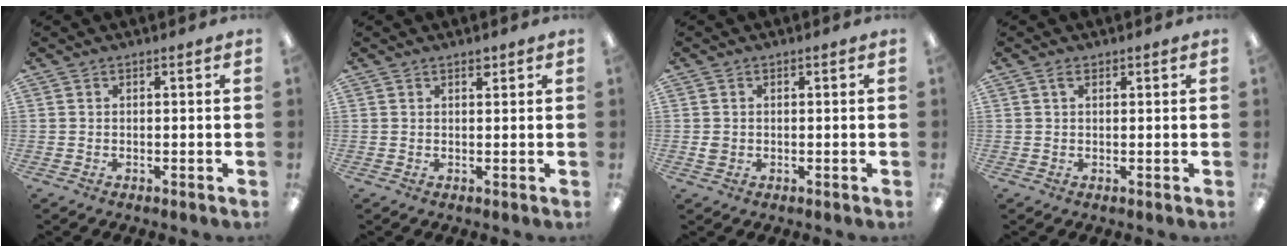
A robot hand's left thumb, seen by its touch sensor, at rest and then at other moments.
{"total": 1.0, "force": [0.9, 0.4, 0.2], "torque": [0.001, -0.003, 0.015]}
{"total": 1.5, "force": [-0.2, 1.5, 0.2], "torque": [0.003, 0.002, -0.006]}
{"total": 1.4, "force": [0.7, 0.9, 0.8], "torque": [-0.021, 0.003, 0.013]}